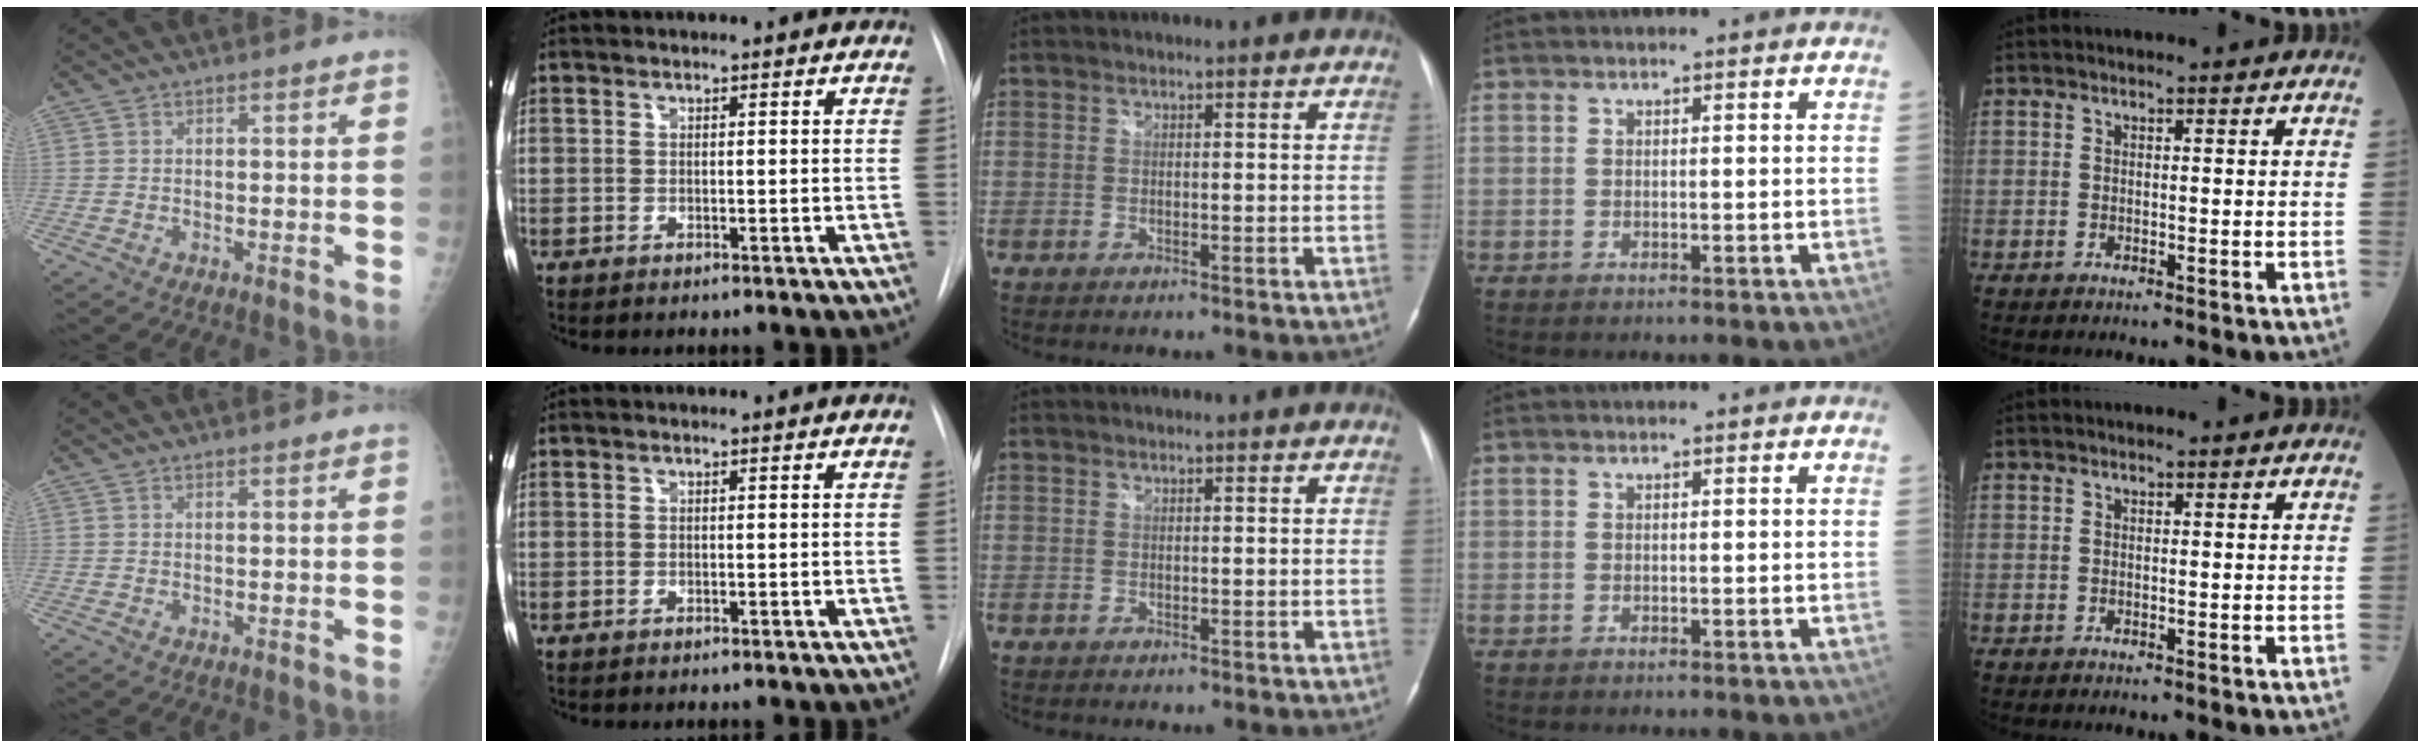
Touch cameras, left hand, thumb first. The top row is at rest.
{}